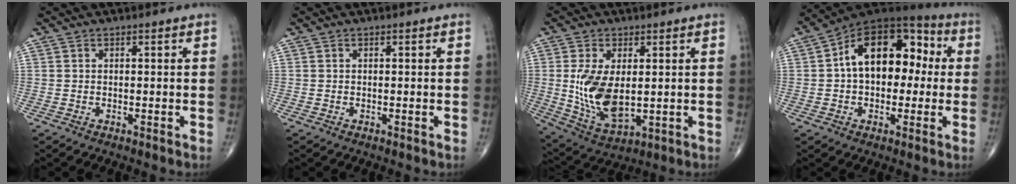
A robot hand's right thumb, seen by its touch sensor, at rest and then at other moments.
{"total": 0.0}
{"total": 12.5, "force": [0.6, 6.7, 10.5], "torque": [-0.198, -0.016, 0.031]}
{"total": 17.9, "force": [1.9, 11.3, 13.8], "torque": [-0.175, 0.049, 0.023]}